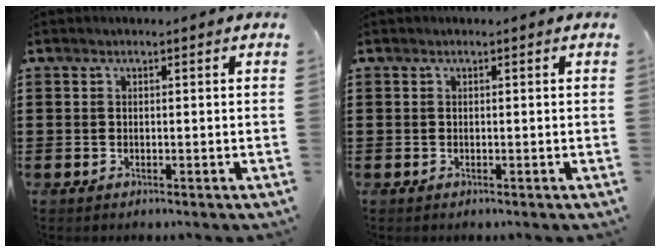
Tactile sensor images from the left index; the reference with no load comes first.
{"total": 0.0}